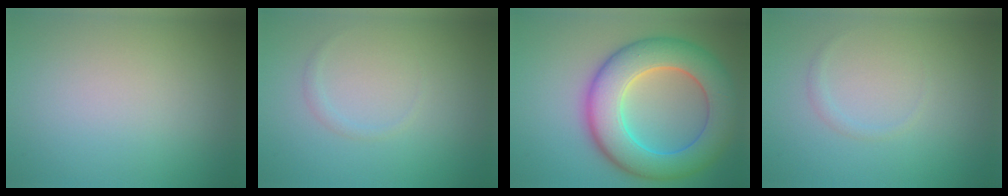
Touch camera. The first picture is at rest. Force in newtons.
{"total": 0.7, "press": 0.7, "slide": 0.1}
{"total": 10.0, "press": 10.0, "slide": 0.2}
{"total": 0.7, "press": 0.7, "slide": 0.1}